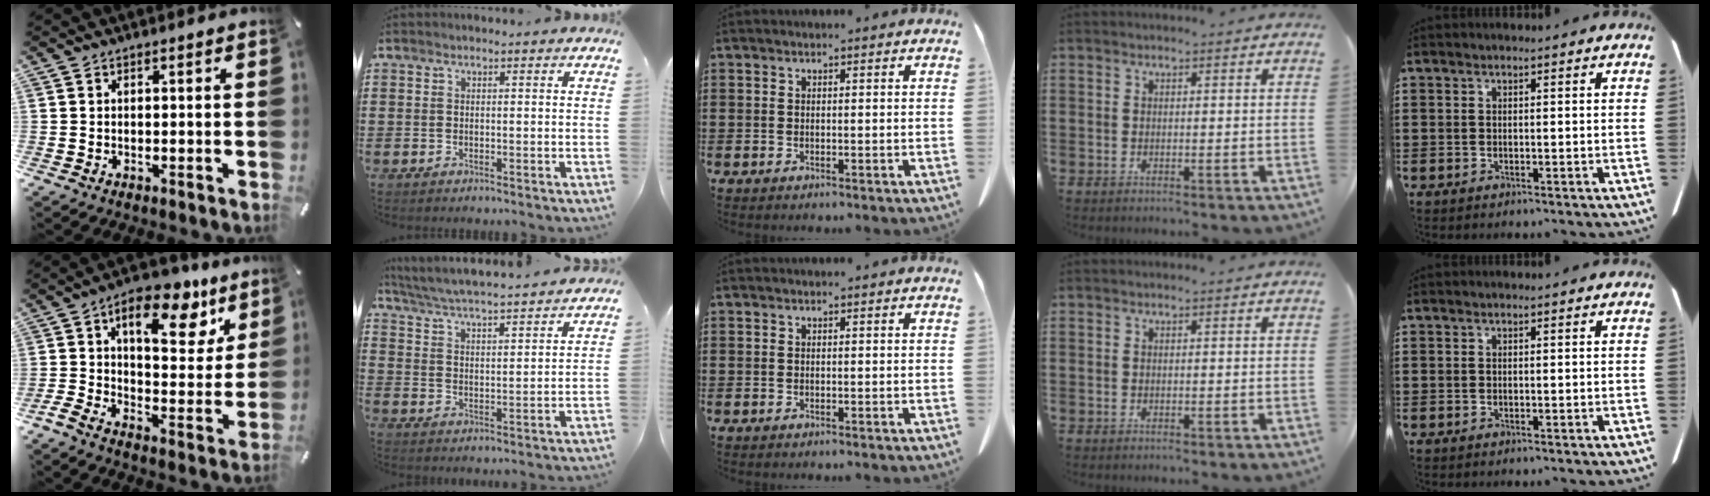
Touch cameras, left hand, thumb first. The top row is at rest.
{"thumb": {"total": 16.8, "force": [8.3, 8.9, 11.6], "torque": [-0.153, -0.054, 0.133]}, "index": {"total": 4.8, "force": [4.6, -0.4, 1.3], "torque": [-0.047, -0.035, 0.074]}}